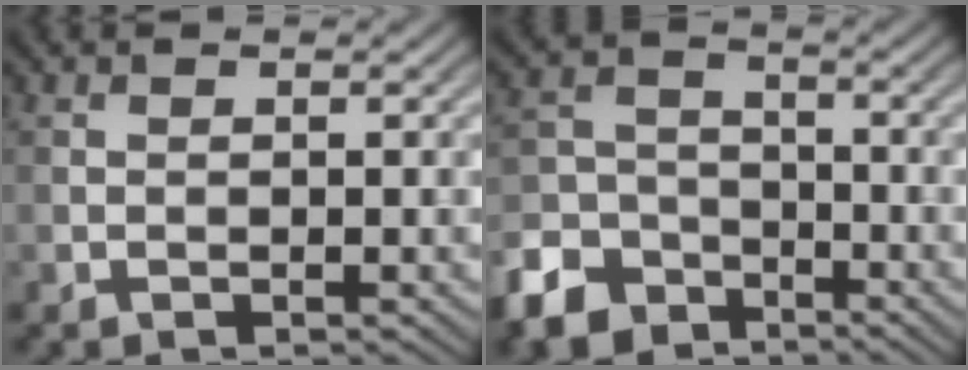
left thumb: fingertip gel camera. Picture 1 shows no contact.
{"total": 8.1, "force": [-5.7, 4.8, 3.1], "torque": [-0.078, -0.011, -0.128]}